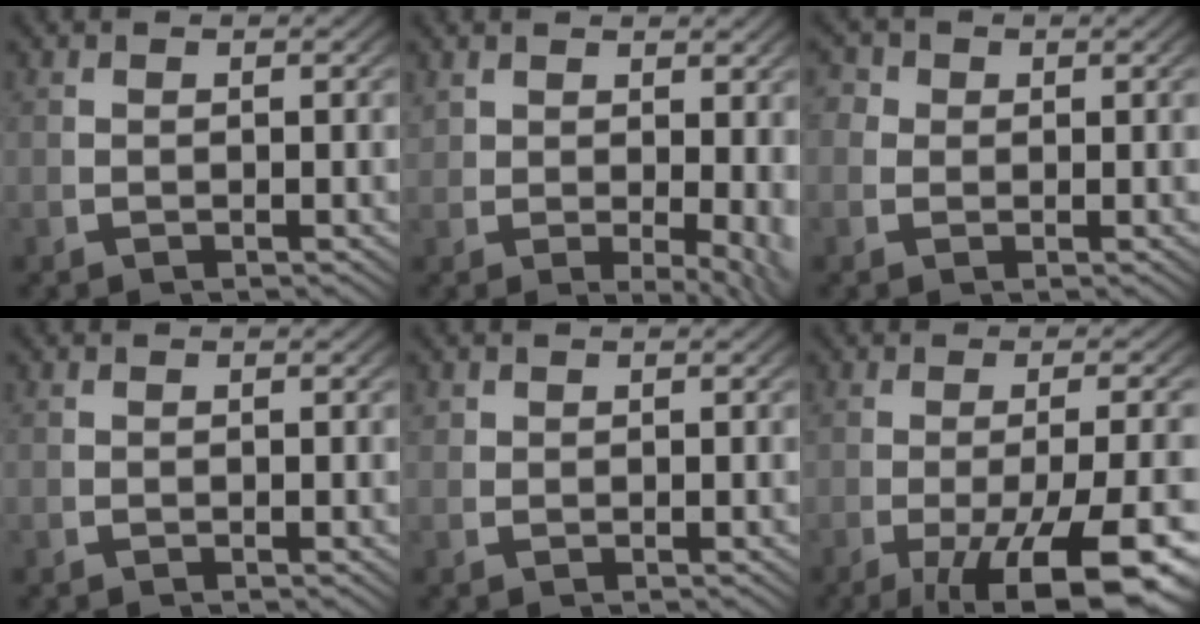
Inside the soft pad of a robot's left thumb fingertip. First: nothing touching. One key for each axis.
{"total": 3.1, "fx": 0.5, "fy": 1.1, "fz": 2.9, "tx": -0.037, "ty": -0.021, "tz": 0.027}
{"total": 2.6, "fx": 0.7, "fy": 2.3, "fz": 0.9, "tx": -0.025, "ty": -0.006, "tz": 0.009}
{"total": 0.0}
{"total": 0.8, "fx": 0.7, "fy": 0.5, "fz": 0.2, "tx": -0.007, "ty": -0.006, "tz": 0.018}
{"total": 10.0, "fx": -4.6, "fy": 4.4, "fz": 7.7, "tx": -0.135, "ty": -0.039, "tz": -0.048}